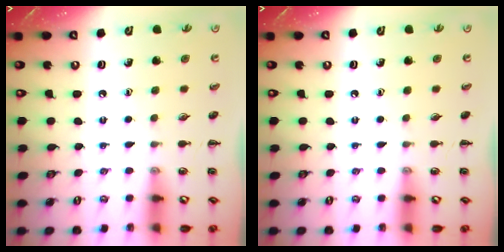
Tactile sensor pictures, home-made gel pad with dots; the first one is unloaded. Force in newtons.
{"total": 0.0}